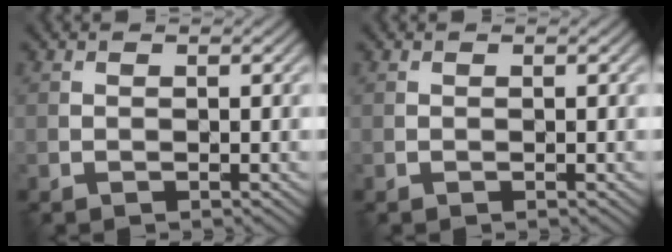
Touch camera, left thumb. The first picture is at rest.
{"total": 0.0}